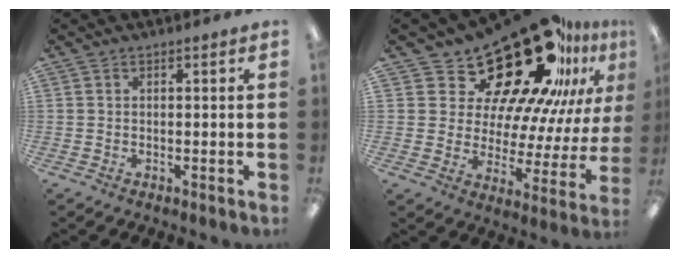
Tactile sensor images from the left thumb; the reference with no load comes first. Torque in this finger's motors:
{"motor_torque": [2.35, 2.57, 1.39, -1.38, 0.08]}